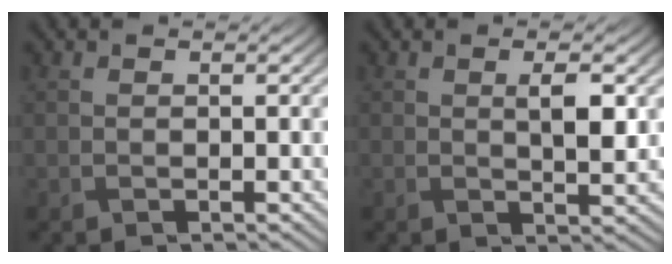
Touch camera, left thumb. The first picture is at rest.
{"total": 2.7, "force": [0.8, 0.7, 2.5], "torque": [-0.049, -0.004, 0.017]}